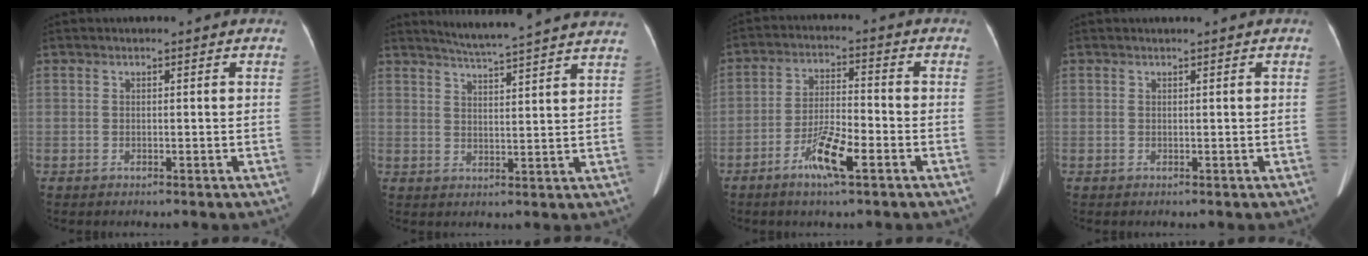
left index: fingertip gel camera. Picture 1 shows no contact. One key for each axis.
{"total": 15.6, "fx": 14.5, "fy": -0.6, "fz": 5.9, "tx": -0.102, "ty": -0.017, "tz": 0.184}
{"total": 7.3, "fx": -4.1, "fy": 0.9, "fz": 6.0, "tx": -0.119, "ty": -0.008, "tz": -0.073}
{"total": 0.0}